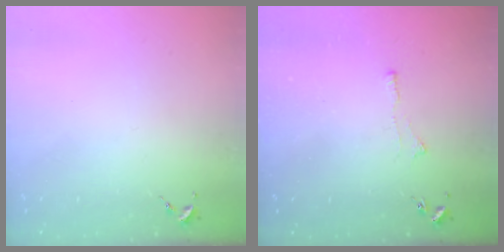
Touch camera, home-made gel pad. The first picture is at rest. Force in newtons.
{"total": 2.6, "press": 2.5, "slide": 0.6}